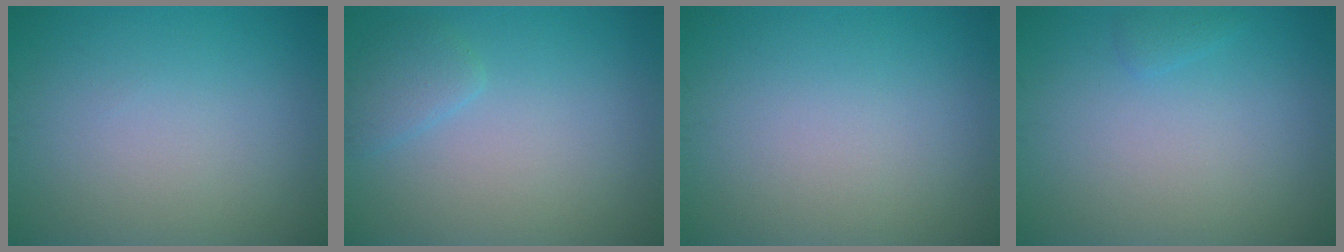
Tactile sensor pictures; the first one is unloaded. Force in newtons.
{"total": 1.5, "press": 1.5, "slide": 0.2}
{"total": 0.0}
{"total": 0.7, "press": 0.7, "slide": 0.1}